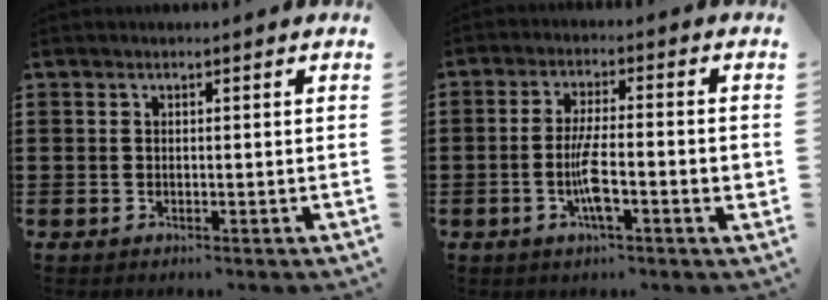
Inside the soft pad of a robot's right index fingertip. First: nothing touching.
{"total": 7.5, "force": [-1.9, 1.1, 7.1], "torque": [-0.146, -0.013, -0.041]}